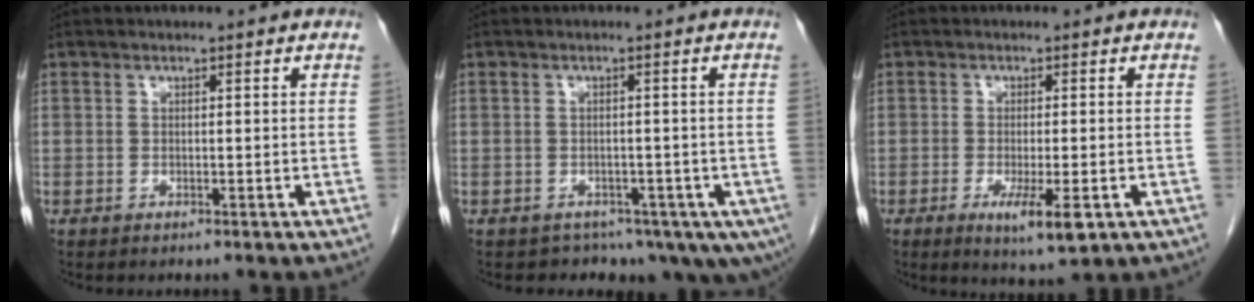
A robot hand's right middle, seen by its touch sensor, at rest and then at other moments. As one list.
[{"total": 8.2, "force": [-4.9, 5.7, 3.4], "torque": [-0.044, 0.001, -0.054]}, {"total": 5.7, "force": [-2.3, 1.0, 5.1], "torque": [-0.089, -0.014, -0.031]}]